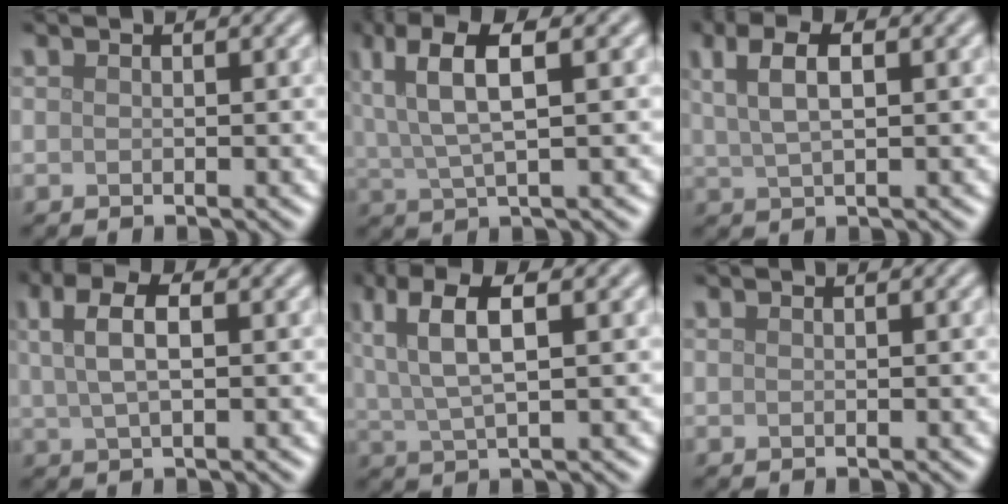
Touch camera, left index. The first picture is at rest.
{"total": 7.0, "force": [3.1, 2.1, 5.9], "torque": [-0.123, 0.015, 0.059]}
{"total": 4.9, "force": [2.2, 1.8, 4.0], "torque": [-0.071, 0.011, 0.035]}
{"total": 4.4, "force": [1.5, 1.8, 3.7], "torque": [-0.070, 0.010, 0.023]}
{"total": 7.1, "force": [3.1, 2.4, 5.9], "torque": [-0.124, 0.013, 0.058]}
{"total": 0.0}